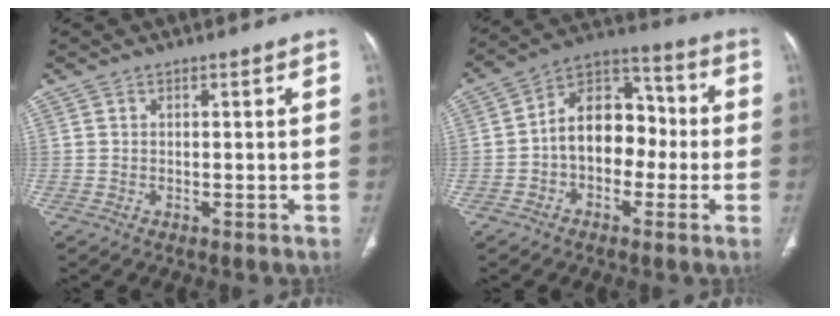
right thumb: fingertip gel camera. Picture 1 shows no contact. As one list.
[{"total": 12.7, "force": [-1.6, 8.9, 8.9], "torque": [-0.104, 0.047, -0.040]}]